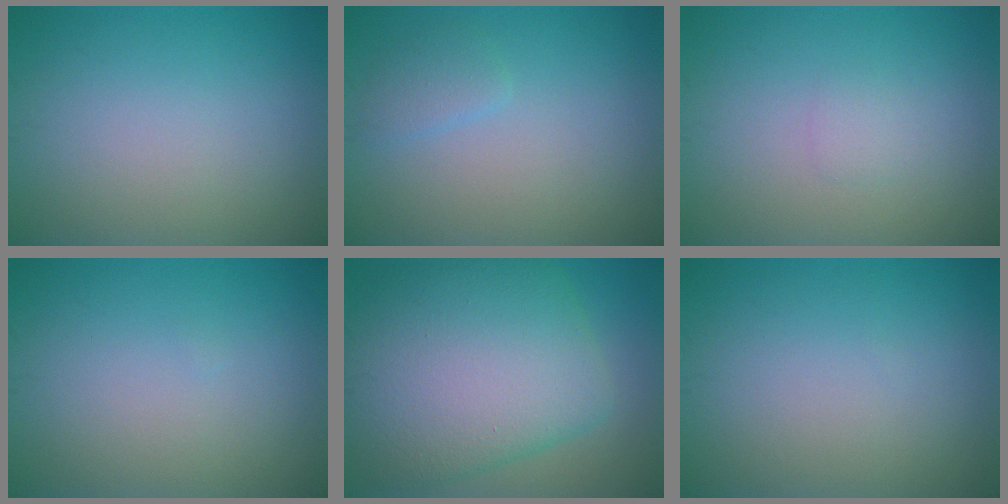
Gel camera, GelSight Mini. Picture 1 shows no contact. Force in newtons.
{"total": 1.4, "press": 1.4, "slide": 0.2}
{"total": 0.9, "press": 0.9, "slide": 0.1}
{"total": 0.0}
{"total": 11.6, "press": 11.6, "slide": 0.3}
{"total": 0.0}